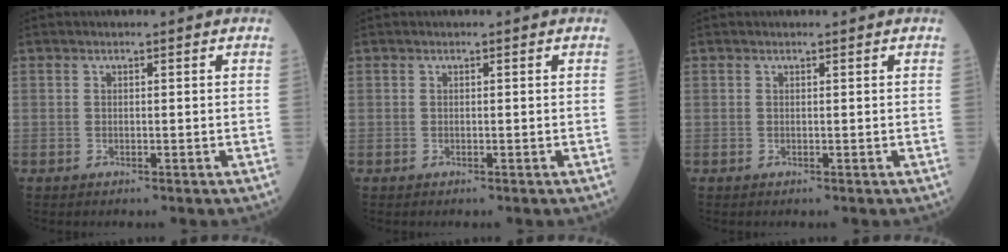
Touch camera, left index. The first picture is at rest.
{"total": 0.0}
{"total": 0.0}